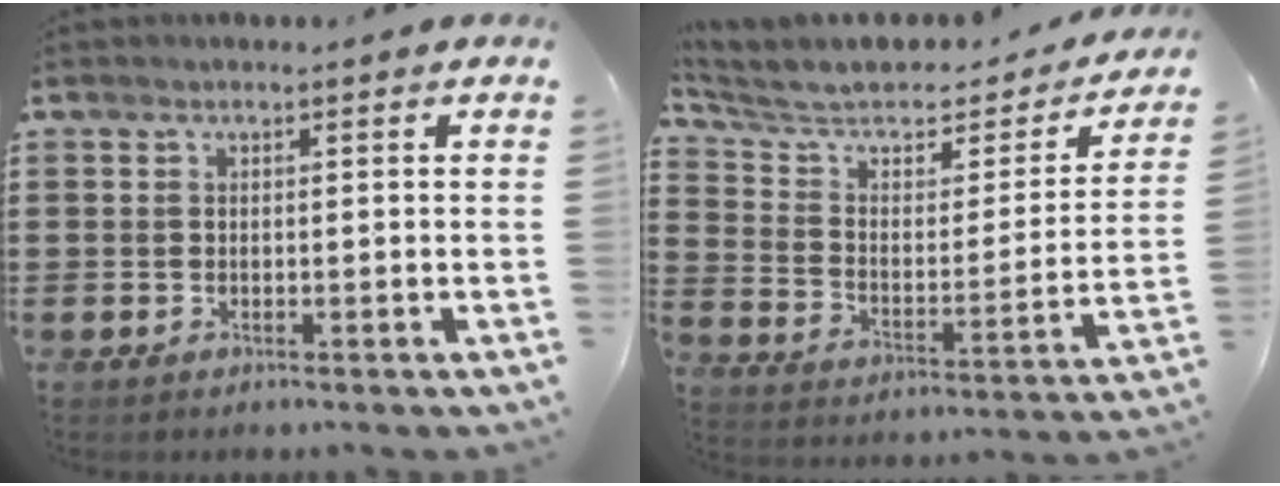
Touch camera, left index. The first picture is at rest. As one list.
[{"total": 6.2, "force": [4.7, 2.5, 3.2], "torque": [-0.088, -0.033, 0.075]}]